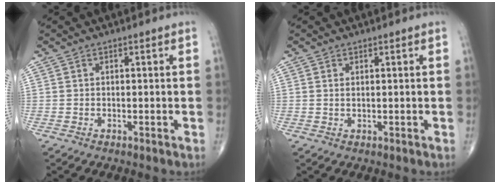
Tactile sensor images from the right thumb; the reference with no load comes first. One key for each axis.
{"total": 0.6, "fx": 0.2, "fy": 0.3, "fz": 0.5, "tx": -0.011, "ty": 0.000, "tz": 0.006}